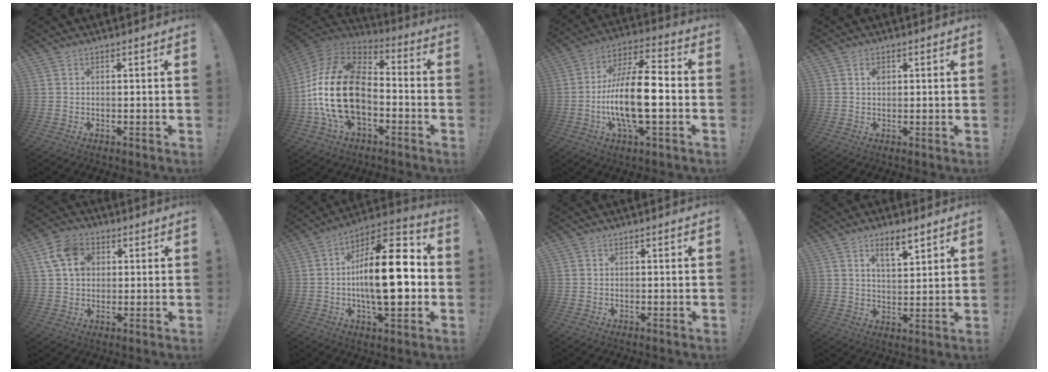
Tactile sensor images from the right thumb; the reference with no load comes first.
{"total": 24.2, "force": [-3.1, 14.7, 19.1], "torque": [-0.385, 0.033, -0.042]}
{"total": 17.9, "force": [-3.4, 5.6, 16.7], "torque": [-0.310, 0.004, -0.059]}
{"total": 1.6, "force": [0.5, 1.2, 1.0], "torque": [-0.006, -0.003, 0.004]}
{"total": 10.6, "force": [3.2, 8.2, 6.0], "torque": [-0.117, 0.009, 0.067]}
{"total": 21.9, "force": [-1.4, 9.0, 19.9], "torque": [-0.310, 0.000, -0.031]}
{"total": 0.0}
{"total": 7.9, "force": [5.1, 2.9, 5.4], "torque": [-0.080, -0.023, 0.087]}